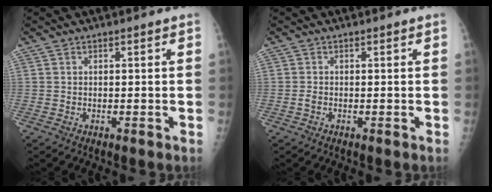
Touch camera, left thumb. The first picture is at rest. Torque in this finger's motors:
{"motor_torque": [-0.11, -0.01, 0.00, 0.03, 0.00]}